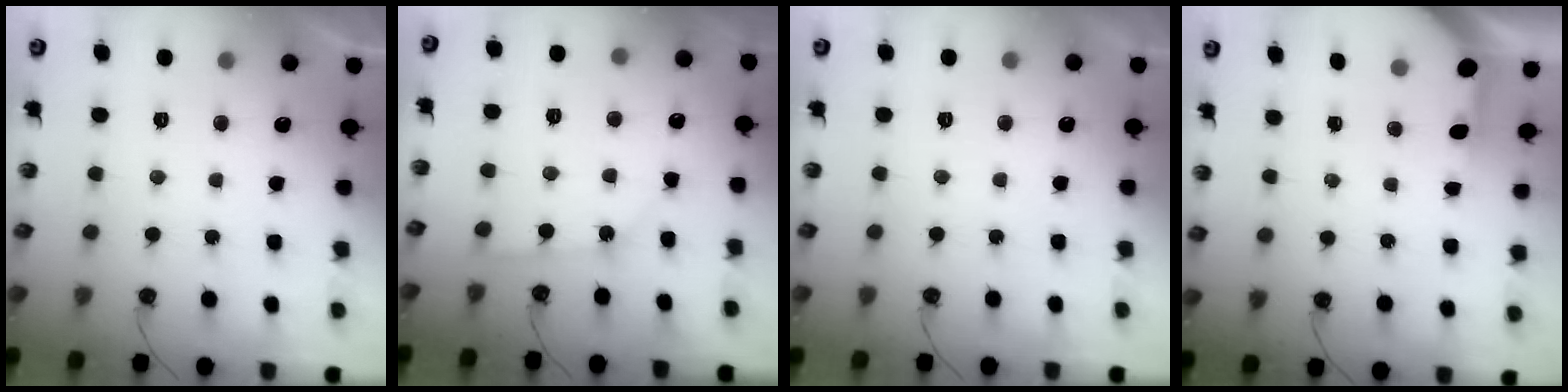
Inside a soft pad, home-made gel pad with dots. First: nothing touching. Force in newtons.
{"total": 3.9, "press": 3.9, "slide": 0.5}
{"total": 0.0}
{"total": 3.5, "press": 3.4, "slide": 0.3}